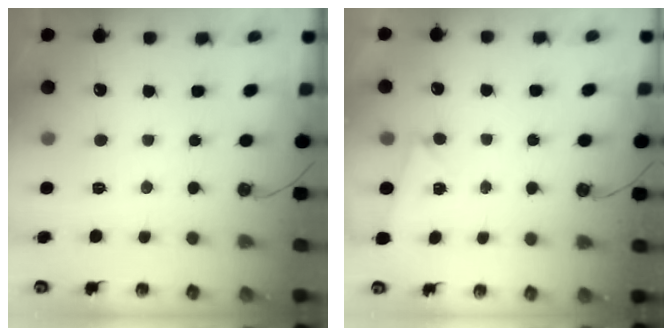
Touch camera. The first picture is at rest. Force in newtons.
{"total": 1.8, "press": 1.4, "slide": 1.2}